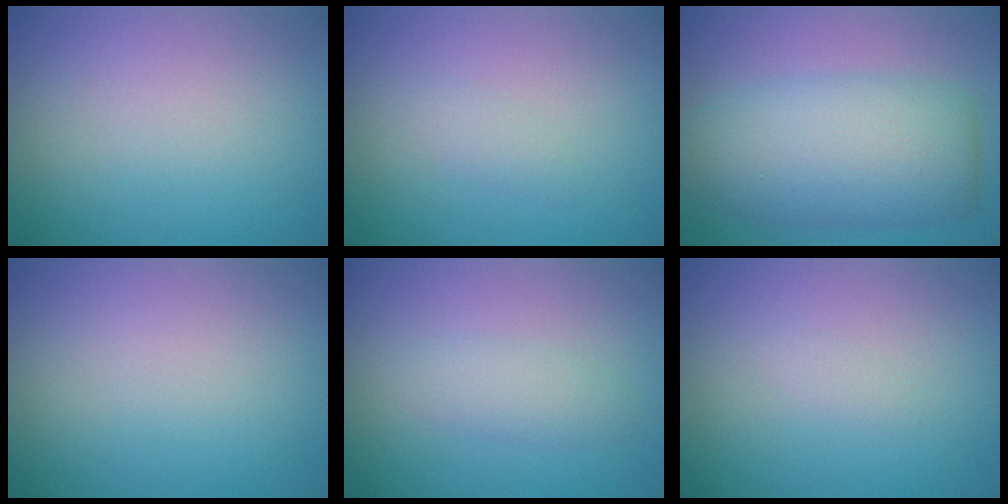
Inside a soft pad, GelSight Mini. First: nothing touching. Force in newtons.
{"total": 0.9, "press": 0.9, "slide": 0.0}
{"total": 8.0, "press": 8.0, "slide": 0.1}
{"total": 0.0}
{"total": 1.9, "press": 1.9, "slide": 0.0}
{"total": 0.7, "press": 0.6, "slide": 0.1}